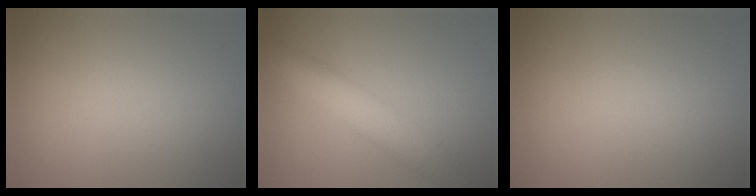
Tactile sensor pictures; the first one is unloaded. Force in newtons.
{"total": 4.5, "press": 4.5, "slide": 0.2}
{"total": 0.0}